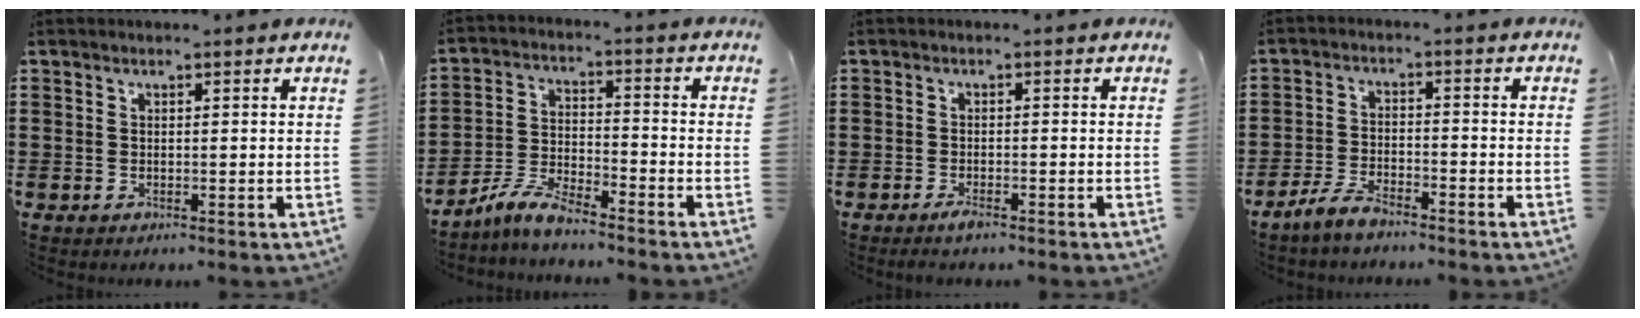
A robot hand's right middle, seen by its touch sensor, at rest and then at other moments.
{"total": 6.3, "force": [-5.7, 0.8, 2.6], "torque": [-0.070, -0.004, -0.116]}
{"total": 1.8, "force": [-1.2, 0.4, 1.4], "torque": [-0.033, -0.007, -0.023]}
{"total": 4.3, "force": [-3.8, 1.0, 1.9], "torque": [-0.053, 0.003, -0.079]}